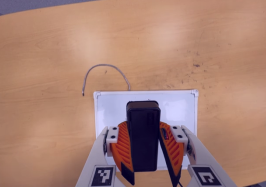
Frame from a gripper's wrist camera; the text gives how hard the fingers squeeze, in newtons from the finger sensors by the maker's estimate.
{"total": 9.2, "left": 9.4, "right": 9.1}